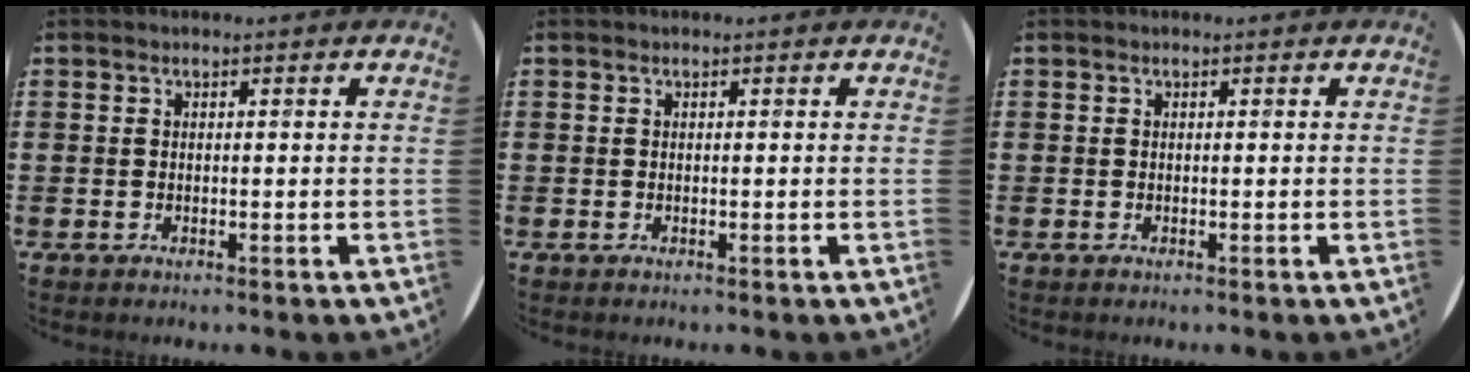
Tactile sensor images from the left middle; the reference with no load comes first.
{"total": 0.0}
{"total": 0.0}